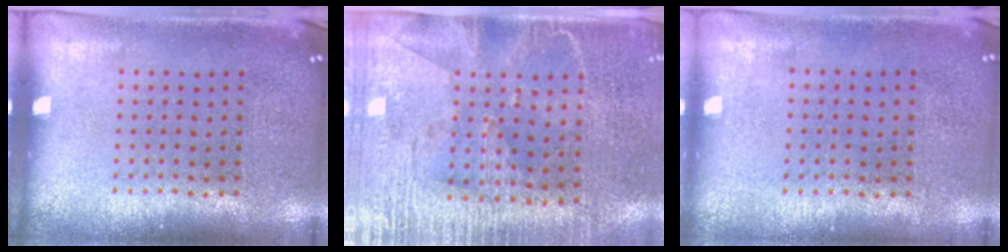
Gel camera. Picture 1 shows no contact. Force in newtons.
{"total": 2.9, "press": 2.6, "slide": 1.4}
{"total": 0.0}